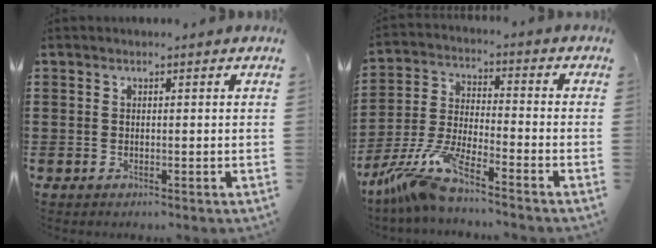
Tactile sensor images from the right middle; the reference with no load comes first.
{"total": 9.1, "force": [-7.8, 0.1, 4.7], "torque": [-0.123, -0.012, -0.162]}